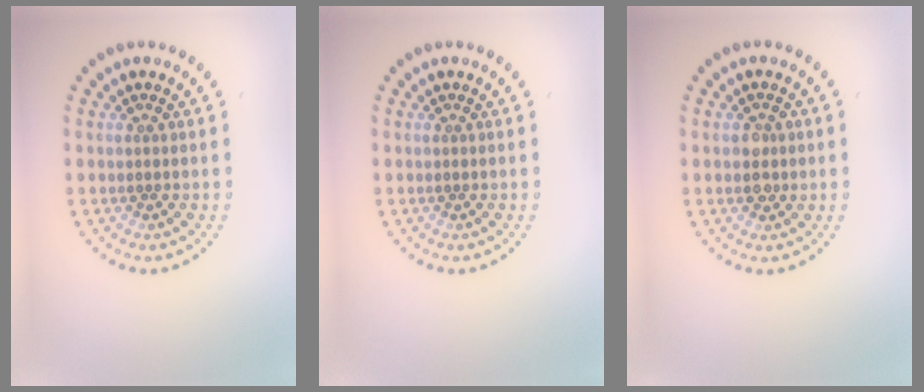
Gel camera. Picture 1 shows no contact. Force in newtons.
{"total": 0.0}
{"total": 1.7, "press": 1.7, "slide": 0.3}